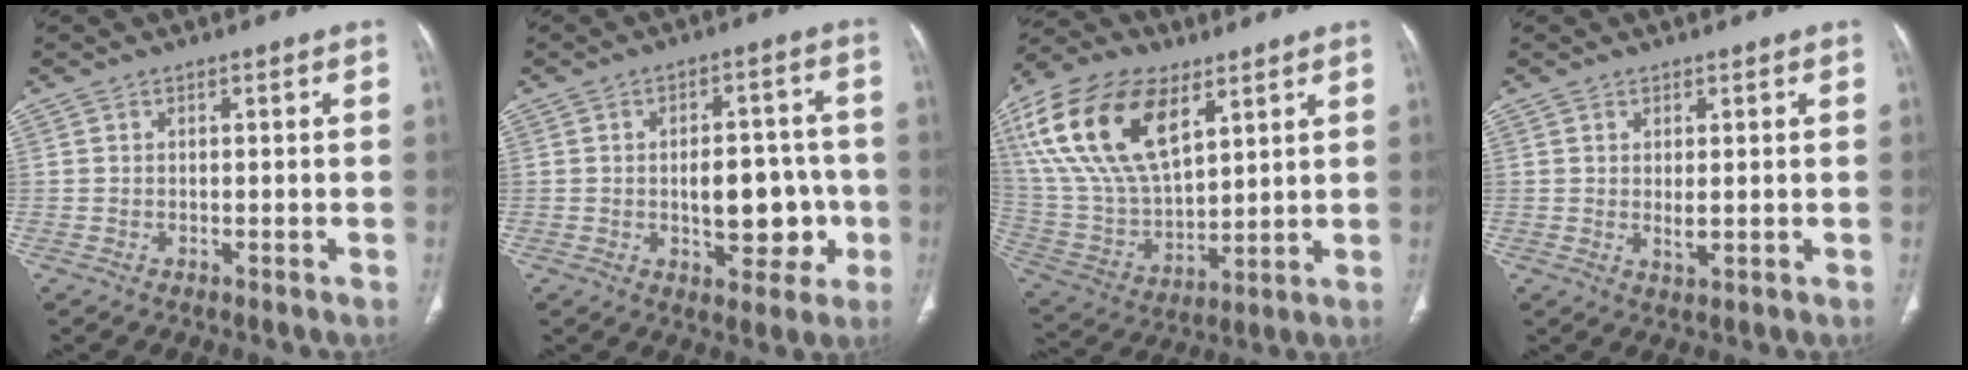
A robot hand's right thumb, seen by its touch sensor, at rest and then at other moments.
{"total": 11.2, "force": [-1.7, 6.5, 9.0], "torque": [-0.086, 0.026, -0.016]}
{"total": 23.3, "force": [10.3, 12.2, 16.9], "torque": [-0.322, -0.021, 0.197]}
{"total": 2.1, "force": [0.1, 0.7, 2.0], "torque": [-0.035, -0.008, 0.007]}